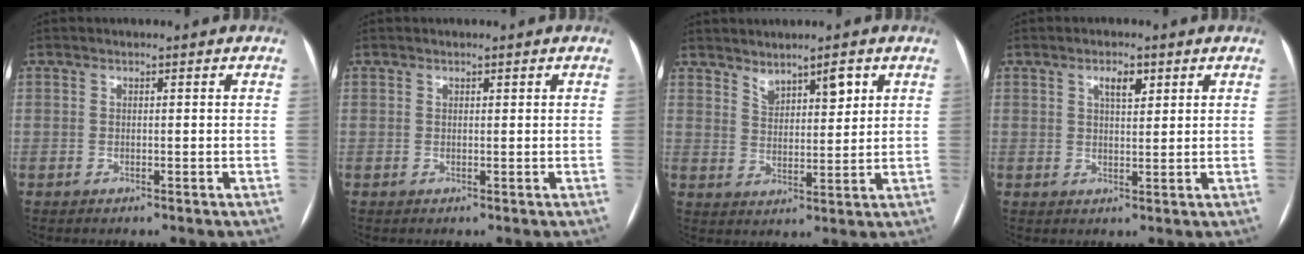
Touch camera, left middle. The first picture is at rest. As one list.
[{"total": 0.0}, {"total": 5.1, "force": [3.5, 1.7, 3.2], "torque": [-0.056, 0.004, 0.063]}, {"total": 3.1, "force": [1.6, 1.1, 2.4], "torque": [-0.040, 0.003, 0.027]}]